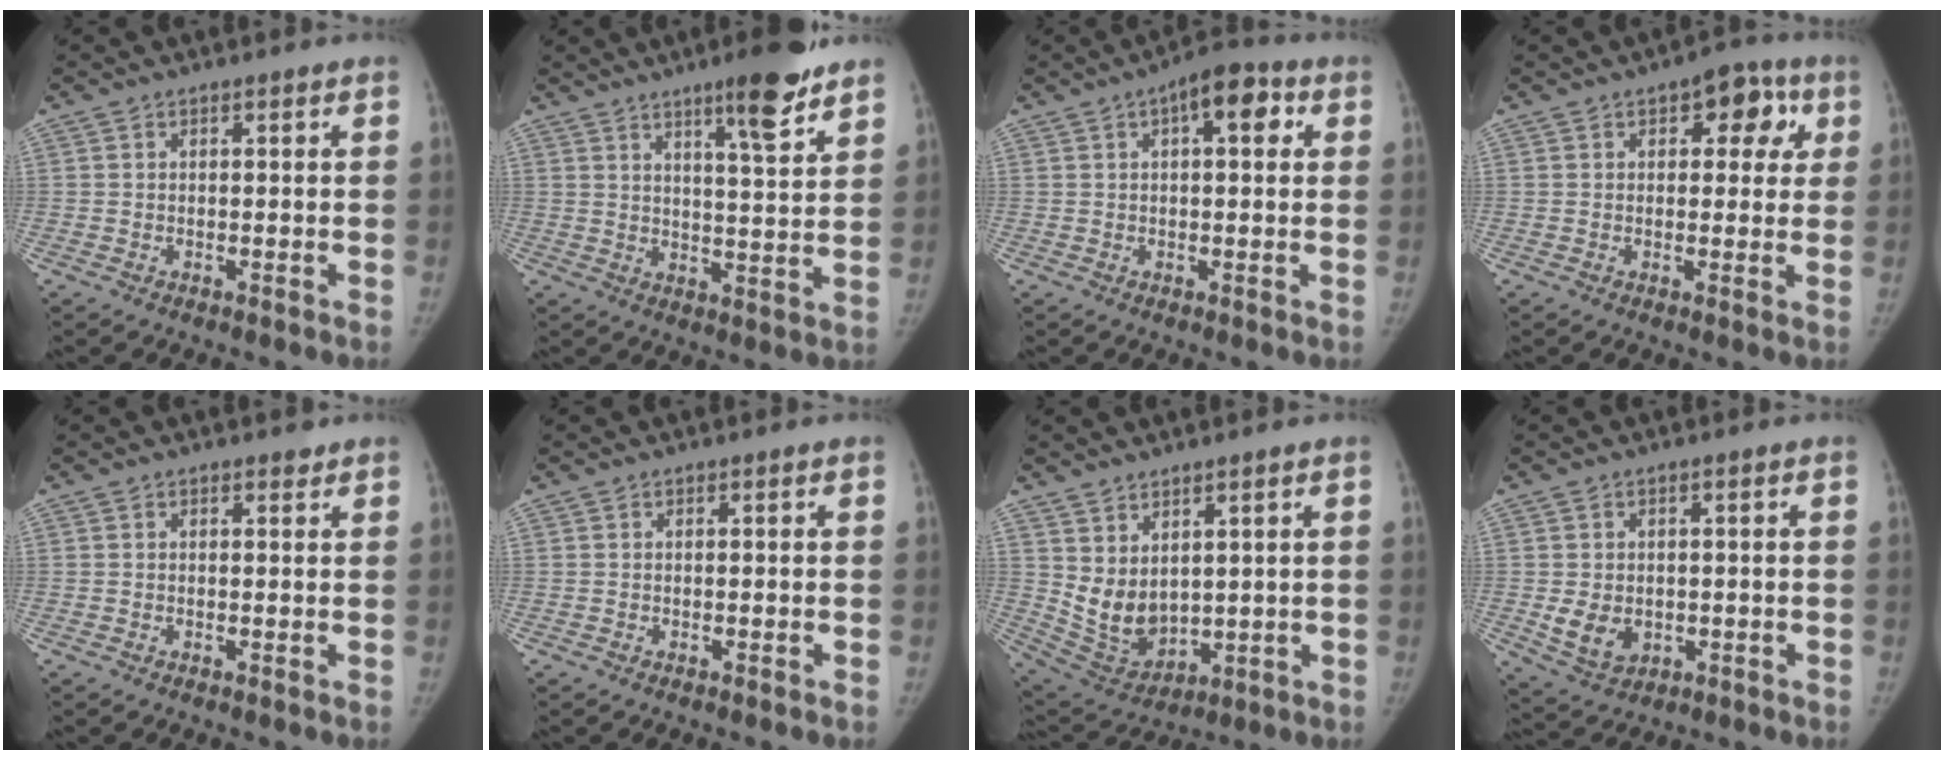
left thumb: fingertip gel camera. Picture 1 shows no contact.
{"total": 10.4, "force": [7.0, 1.5, 7.6], "torque": [-0.100, -0.043, 0.103]}
{"total": 7.9, "force": [2.8, 3.4, 6.6], "torque": [-0.076, 0.014, 0.030]}
{"total": 8.7, "force": [3.3, 4.8, 6.4], "torque": [-0.035, 0.004, 0.031]}
{"total": 0.9, "force": [0.7, 0.5, 0.2], "torque": [0.001, -0.005, 0.007]}
{"total": 0.0}
{"total": 9.3, "force": [3.2, 5.9, 6.5], "torque": [-0.094, -0.028, 0.087]}
{"total": 6.0, "force": [-0.7, 4.7, 3.6], "torque": [-0.051, -0.006, 0.004]}